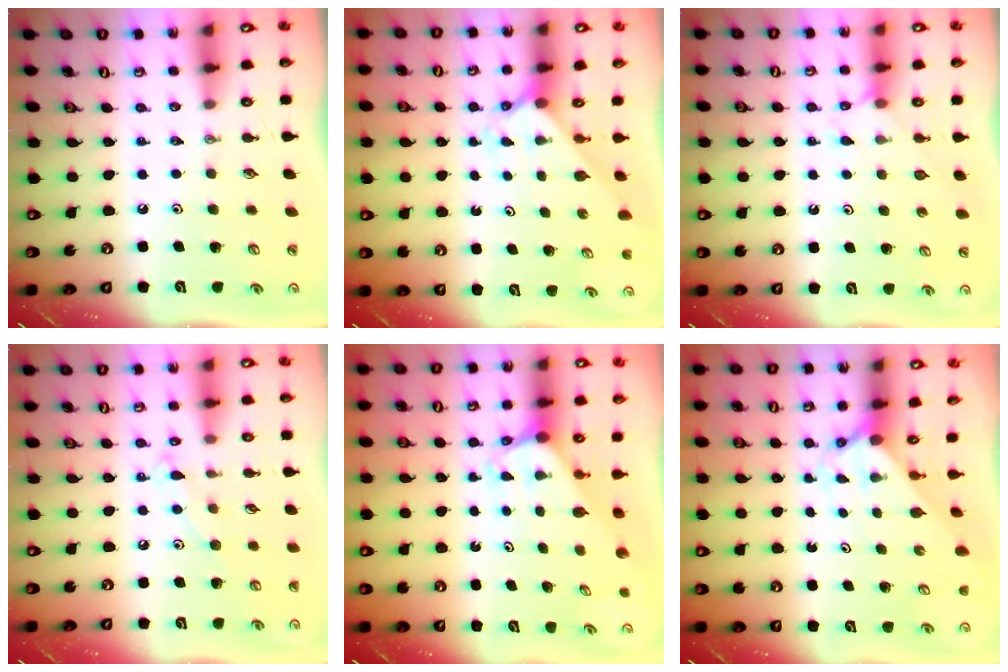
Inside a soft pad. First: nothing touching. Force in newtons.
{"total": 2.2, "press": 2.2, "slide": 0.2}
{"total": 4.1, "press": 4.0, "slide": 0.6}
{"total": 7.2, "press": 7.2, "slide": 0.5}
{"total": 2.0, "press": 2.0, "slide": 0.1}
{"total": 2.0, "press": 2.0, "slide": 0.2}